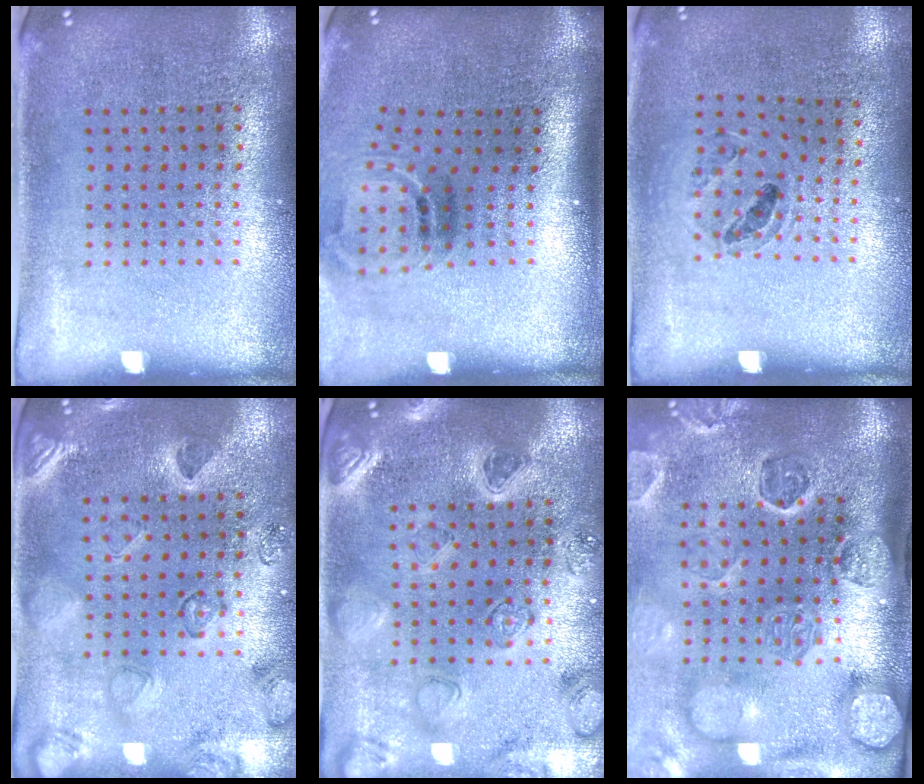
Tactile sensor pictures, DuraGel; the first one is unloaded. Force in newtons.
{"total": 1.9, "press": 1.2, "slide": 1.5}
{"total": 0.9, "press": 0.9, "slide": 0.2}
{"total": 2.3, "press": 2.0, "slide": 1.1}
{"total": 2.2, "press": 2.2, "slide": 0.5}
{"total": 4.5, "press": 3.4, "slide": 2.9}